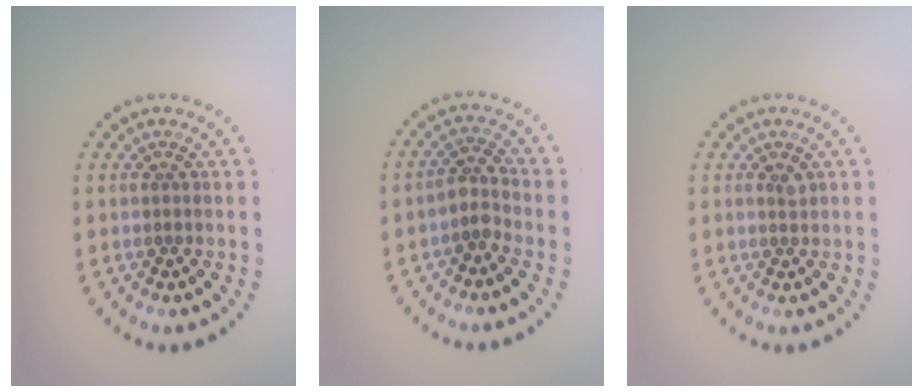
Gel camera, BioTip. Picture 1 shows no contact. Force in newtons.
{"total": 1.9, "press": 1.4, "slide": 1.2}
{"total": 0.8, "press": 0.6, "slide": 0.5}